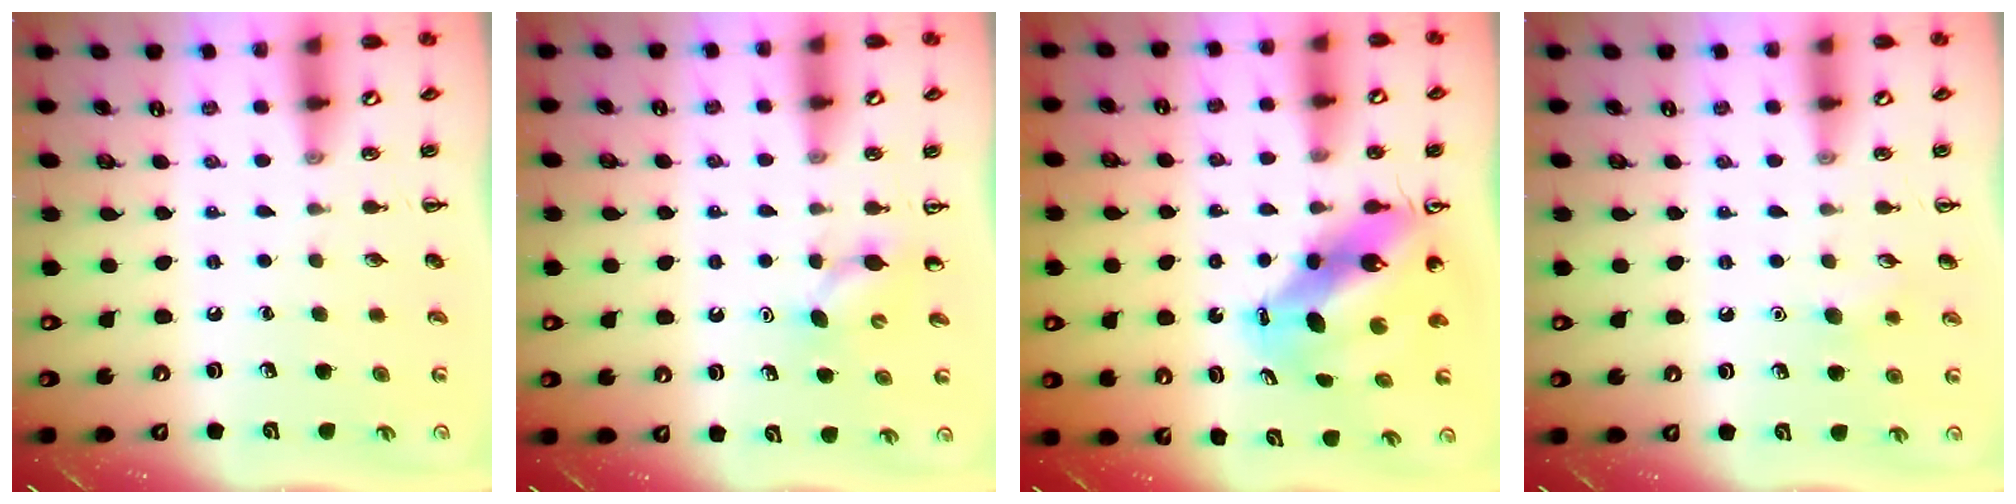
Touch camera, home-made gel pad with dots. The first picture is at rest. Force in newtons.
{"total": 3.8, "press": 3.6, "slide": 1.3}
{"total": 9.6, "press": 9.2, "slide": 2.8}
{"total": 6.1, "press": 6.0, "slide": 1.4}